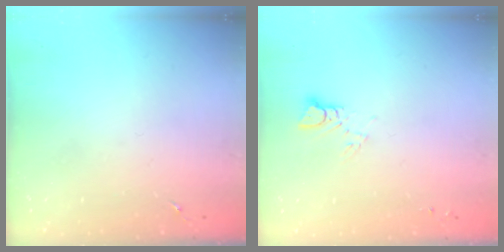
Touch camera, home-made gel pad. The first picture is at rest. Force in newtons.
{"total": 2.9, "press": 2.9, "slide": 0.2}